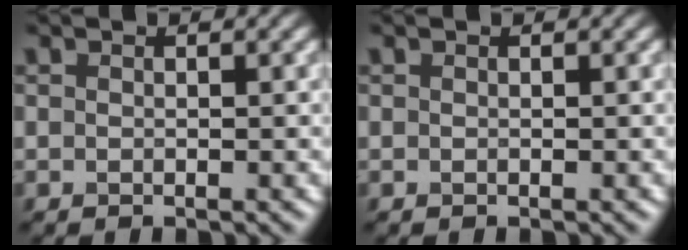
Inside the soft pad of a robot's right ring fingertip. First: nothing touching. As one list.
[{"total": 0.0}]